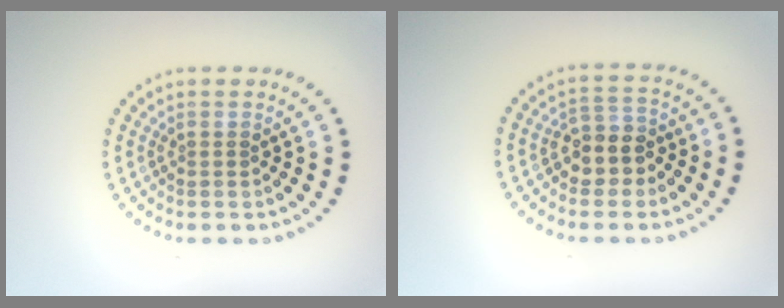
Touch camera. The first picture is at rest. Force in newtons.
{"total": 2.9, "press": 2.6, "slide": 1.3}